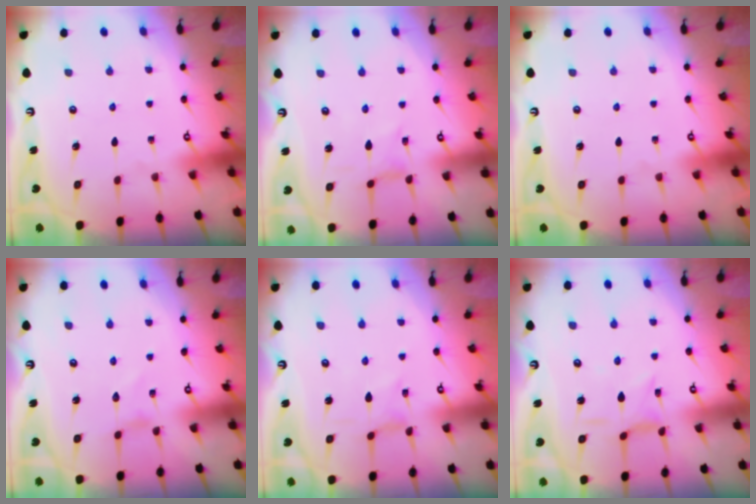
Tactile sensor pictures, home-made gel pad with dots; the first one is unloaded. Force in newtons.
{"total": 0.0}
{"total": 0.0}
{"total": 0.0}
{"total": 0.0}
{"total": 2.0, "press": 2.0, "slide": 0.3}